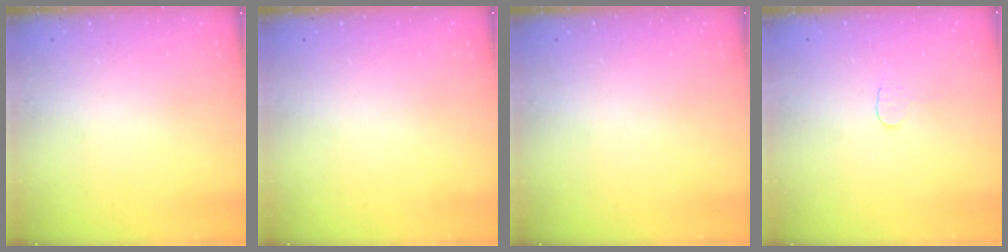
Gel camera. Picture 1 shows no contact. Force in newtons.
{"total": 0.0}
{"total": 0.0}
{"total": 3.9, "press": 3.9, "slide": 0.4}